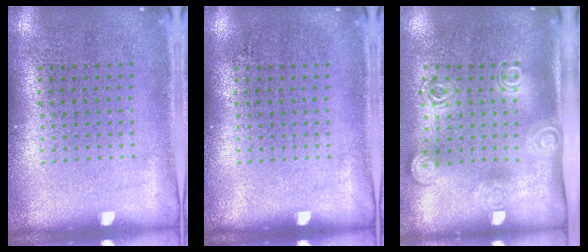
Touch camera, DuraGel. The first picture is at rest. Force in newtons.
{"total": 0.0}
{"total": 1.9, "press": 1.4, "slide": 1.3}